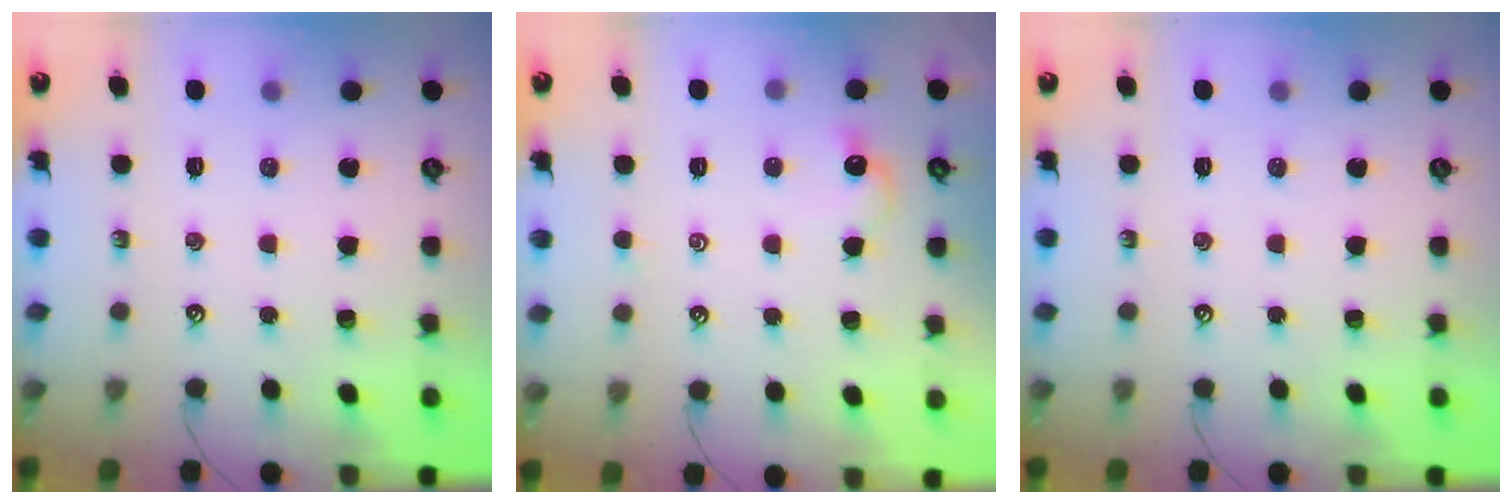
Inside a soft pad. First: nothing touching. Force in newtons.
{"total": 0.8, "press": 0.6, "slide": 0.6}
{"total": 0.0}